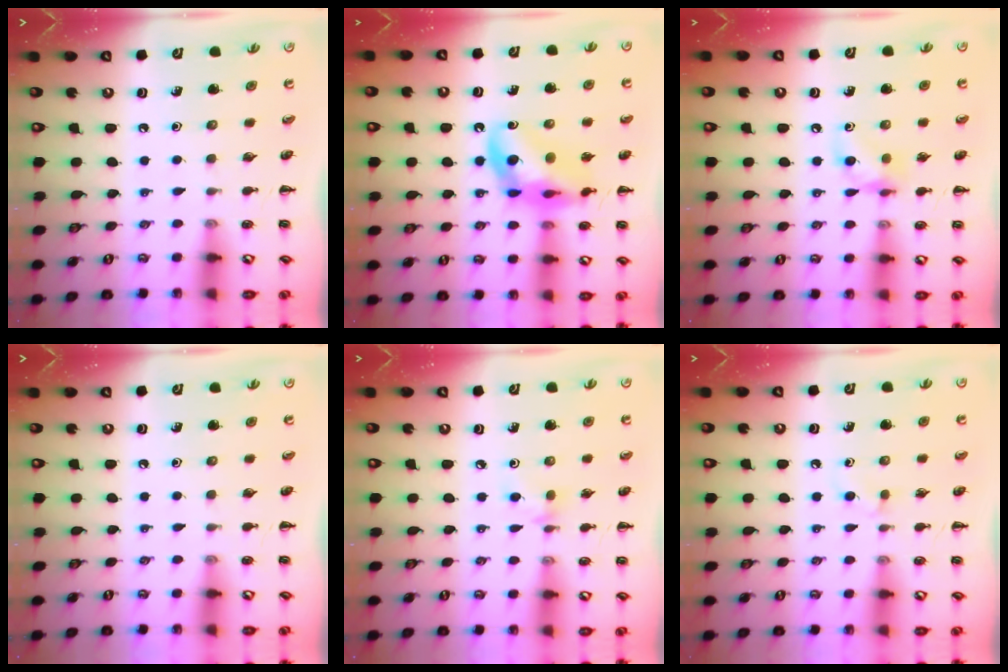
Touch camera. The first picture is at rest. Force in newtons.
{"total": 14.4, "press": 14.2, "slide": 2.8}
{"total": 7.9, "press": 7.8, "slide": 1.2}
{"total": 0.0}
{"total": 3.8, "press": 3.6, "slide": 1.4}
{"total": 2.2, "press": 2.0, "slide": 1.0}